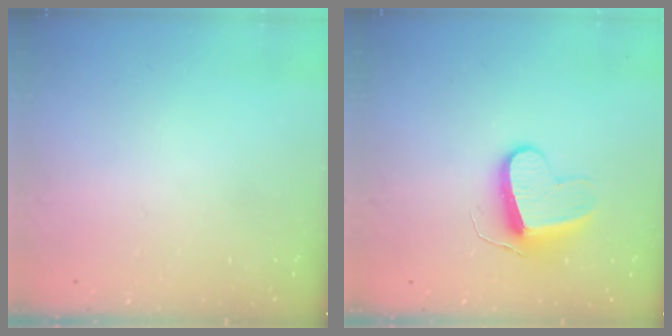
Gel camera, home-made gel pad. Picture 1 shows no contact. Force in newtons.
{"total": 9.9, "press": 9.8, "slide": 0.8}